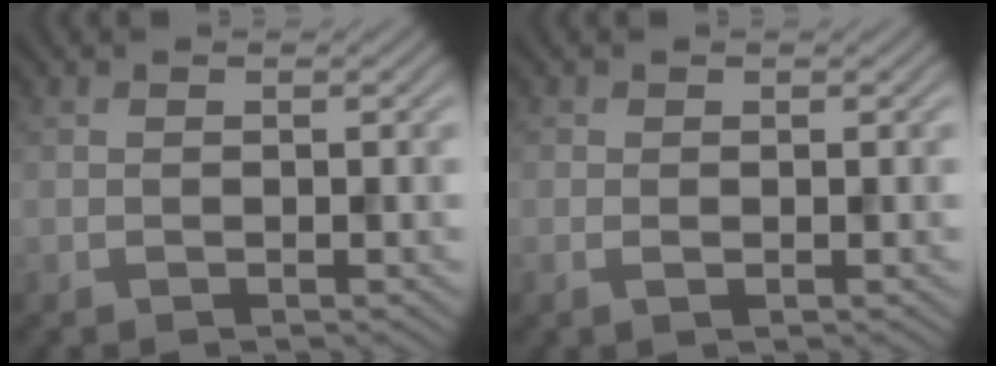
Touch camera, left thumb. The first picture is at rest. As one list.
[{"total": 0.9, "force": [-0.1, 0.6, 0.7], "torque": [-0.015, -0.001, -0.003]}]